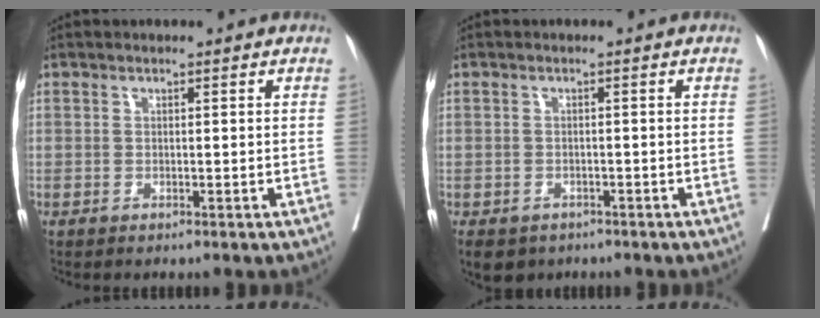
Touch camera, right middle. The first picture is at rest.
{"total": 8.4, "force": [-5.2, 6.0, 2.8], "torque": [-0.071, -0.013, -0.066]}